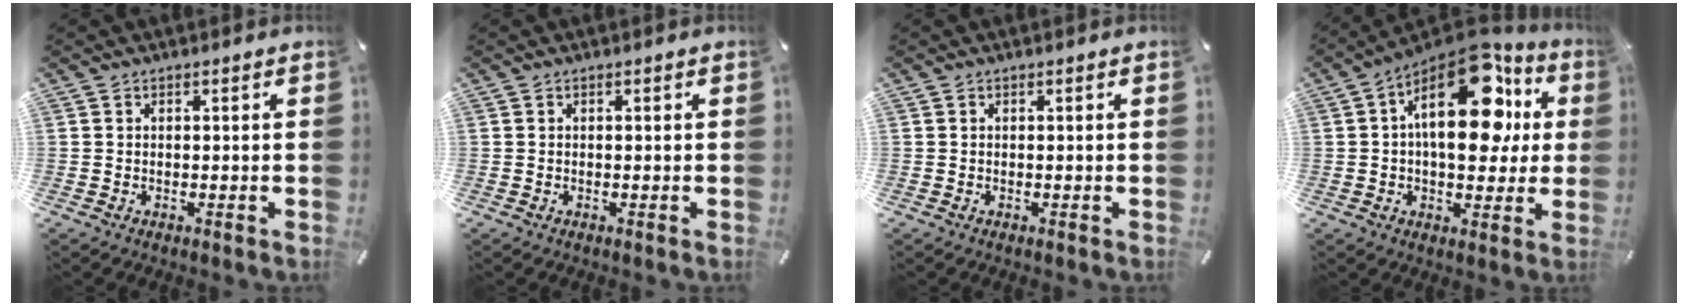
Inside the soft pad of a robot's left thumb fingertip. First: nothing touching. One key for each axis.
{"total": 0.0}
{"total": 0.0}
{"total": 22.5, "fx": 6.8, "fy": 12.4, "fz": 17.4, "tx": -0.260, "ty": -0.042, "tz": 0.114}